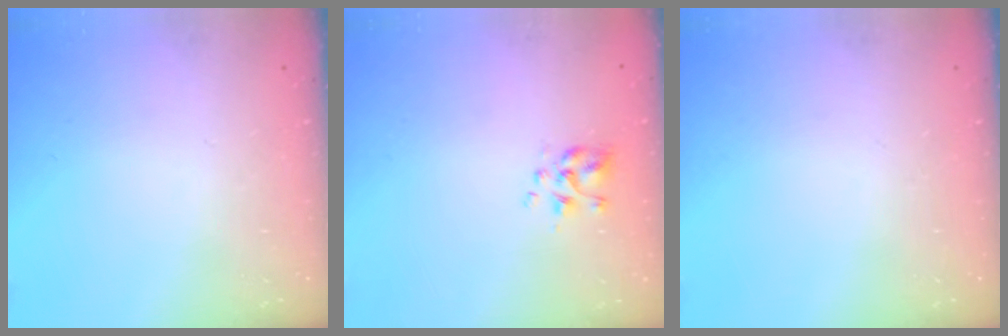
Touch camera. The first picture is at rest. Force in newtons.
{"total": 2.9, "press": 2.7, "slide": 1.1}
{"total": 0.0}